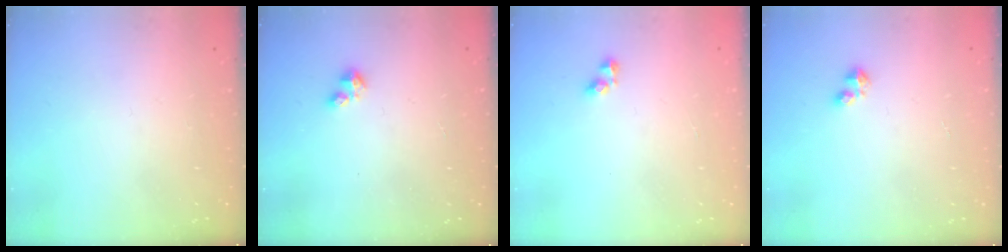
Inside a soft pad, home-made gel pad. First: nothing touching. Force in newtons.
{"total": 1.6, "press": 1.6, "slide": 0.4}
{"total": 3.6, "press": 3.5, "slide": 0.6}
{"total": 2.4, "press": 2.4, "slide": 0.5}